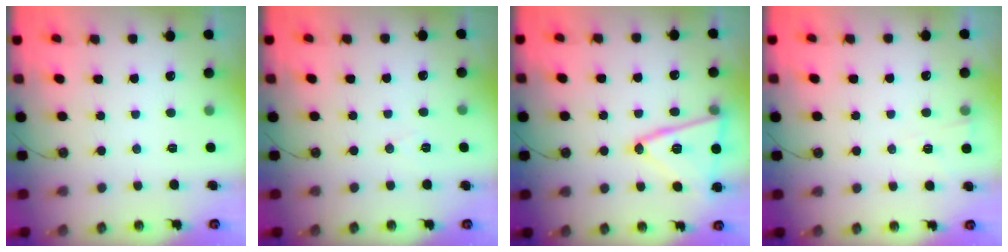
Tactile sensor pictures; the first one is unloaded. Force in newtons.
{"total": 5.3, "press": 3.0, "slide": 4.4}
{"total": 15.7, "press": 15.5, "slide": 2.5}
{"total": 3.1, "press": 2.9, "slide": 1.1}